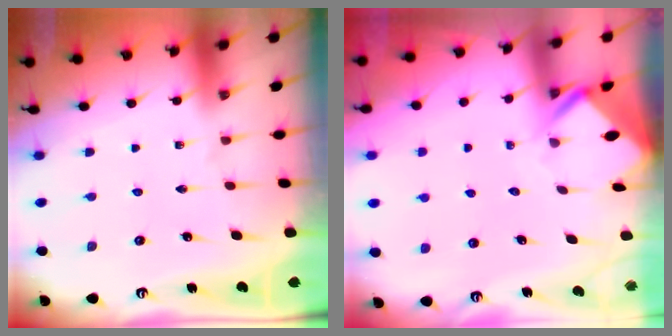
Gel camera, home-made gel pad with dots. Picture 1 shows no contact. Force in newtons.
{"total": 3.3, "press": 3.3, "slide": 0.2}